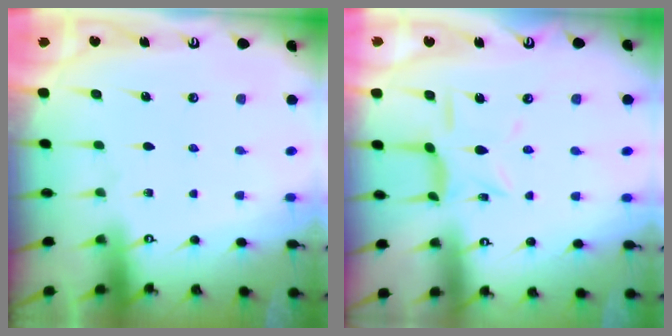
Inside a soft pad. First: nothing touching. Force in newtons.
{"total": 7.9, "press": 7.9, "slide": 0.4}